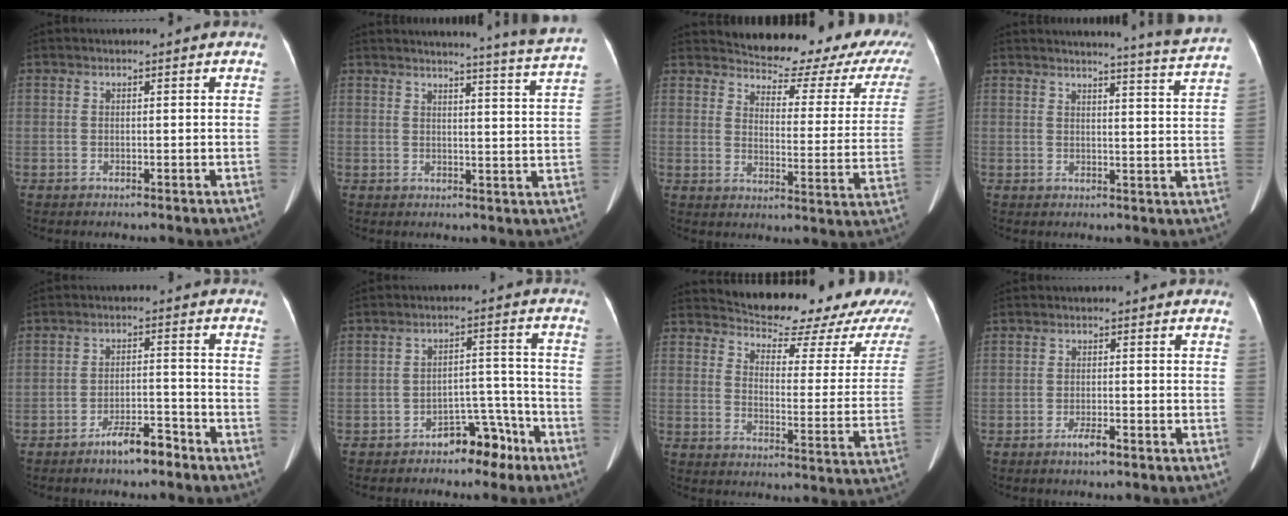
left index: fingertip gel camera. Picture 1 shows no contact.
{"total": 12.0, "force": [11.2, -2.8, 3.4], "torque": [-0.051, -0.071, 0.120]}
{"total": 18.2, "force": [16.0, 5.2, 7.1], "torque": [-0.065, -0.042, 0.166]}
{"total": 9.5, "force": [9.0, -2.6, 1.8], "torque": [-0.038, -0.060, 0.099]}
{"total": 5.2, "force": [-4.1, 1.1, 2.9], "torque": [-0.051, 0.002, -0.071]}
{"total": 6.2, "force": [-4.7, 3.0, 2.7], "torque": [-0.033, 0.030, -0.068]}
{"total": 20.2, "force": [18.6, 4.9, 6.3], "torque": [-0.067, -0.057, 0.206]}
{"total": 2.3, "force": [-1.6, 0.3, 1.6], "torque": [-0.030, -0.002, -0.028]}